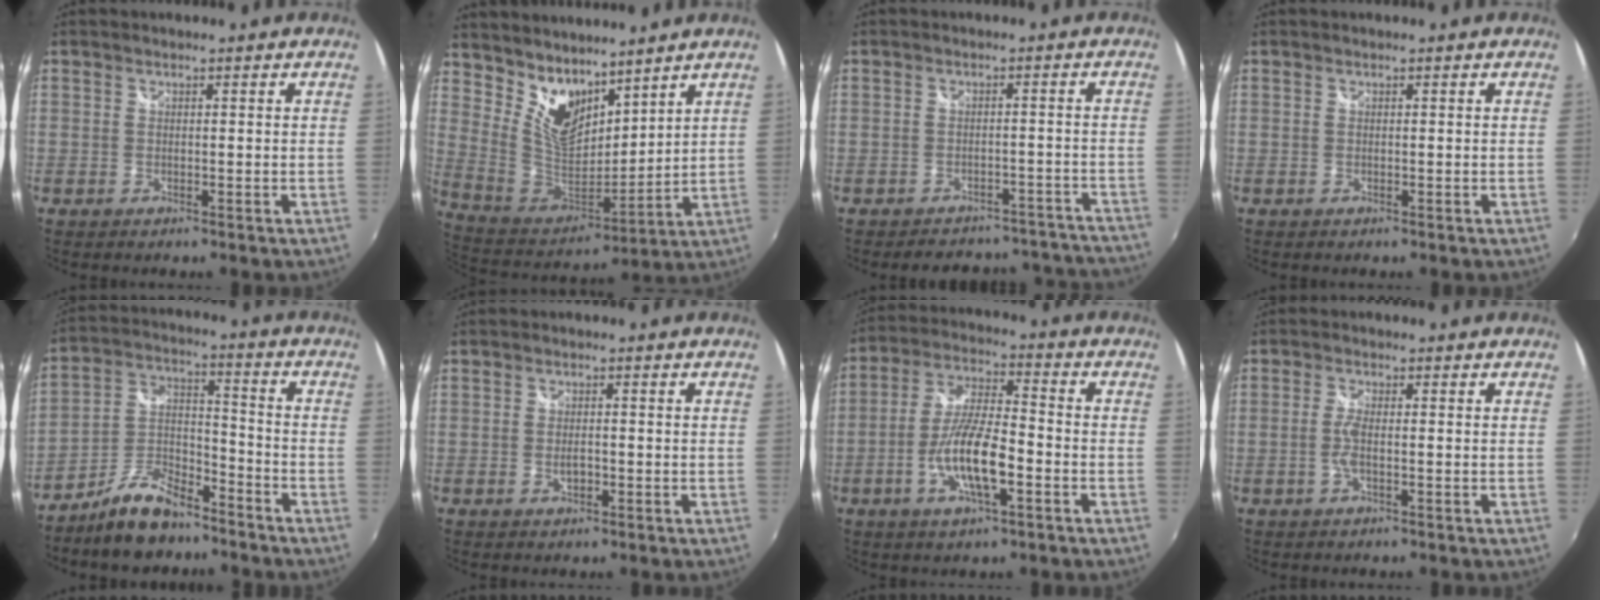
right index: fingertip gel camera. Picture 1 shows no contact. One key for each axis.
{"total": 13.1, "fx": 9.6, "fy": 6.4, "fz": 6.1, "tx": -0.126, "ty": -0.003, "tz": 0.195}
{"total": 14.8, "fx": -13.5, "fy": 5.4, "fz": 2.3, "tx": -0.038, "ty": 0.053, "tz": -0.146}
{"total": 0.0}
{"total": 11.3, "fx": -8.4, "fy": 4.7, "fz": 6.1, "tx": -0.133, "ty": 0.025, "tz": -0.151}
{"total": 2.0, "fx": -0.7, "fy": 1.1, "fz": 1.6, "tx": -0.027, "ty": -0.001, "tz": -0.011}
{"total": 11.7, "fx": -4.2, "fy": 3.0, "fz": 10.5, "tx": -0.214, "ty": -0.002, "tz": -0.079}
{"total": 2.7, "fx": -0.7, "fy": 0.3, "fz": 2.6, "tx": -0.057, "ty": -0.001, "tz": -0.015}